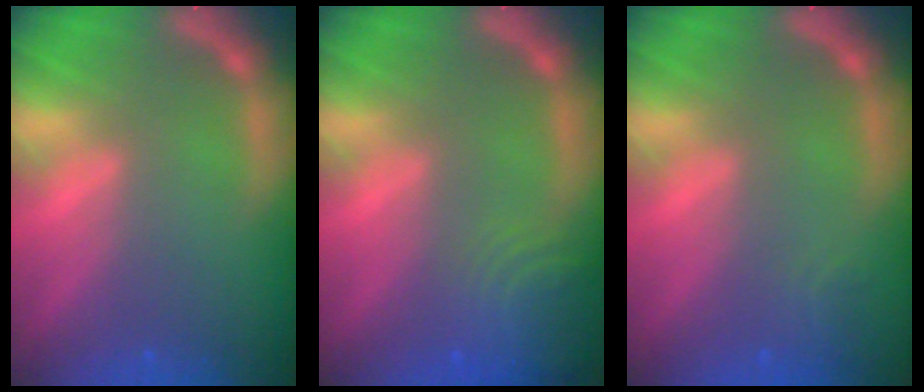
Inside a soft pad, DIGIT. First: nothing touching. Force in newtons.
{"total": 6.1}
{"total": 1.4}